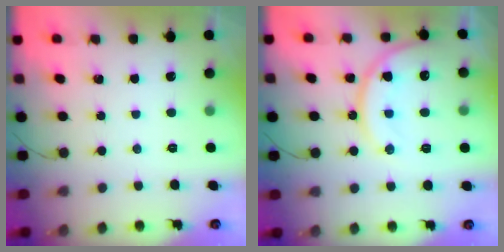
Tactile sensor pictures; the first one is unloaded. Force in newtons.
{"total": 15.2, "press": 15.1, "slide": 1.5}